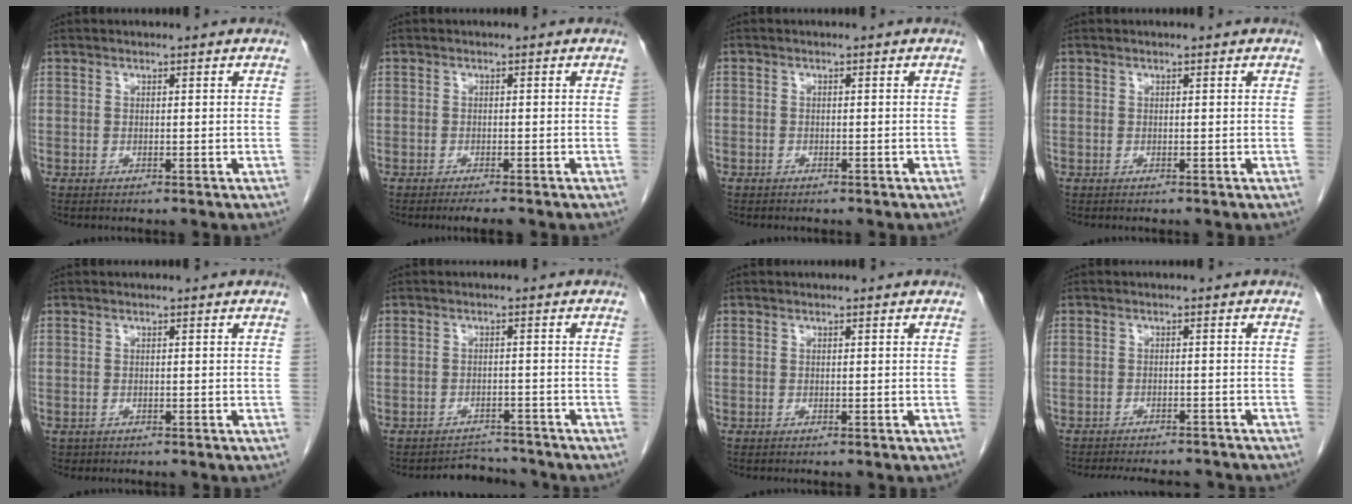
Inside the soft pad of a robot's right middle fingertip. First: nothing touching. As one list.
[{"total": 2.2, "force": [-1.9, 0.2, 1.2], "torque": [-0.019, -0.006, -0.025]}, {"total": 0.8, "force": [-0.6, 0.5, 0.0], "torque": [-0.007, 0.004, -0.014]}, {"total": 0.0}, {"total": 0.5, "force": [-0.2, 0.5, 0.0], "torque": [-0.007, 0.003, 0.002]}, {"total": 3.5, "force": [-3.3, 0.6, -1.0], "torque": [0.009, 0.006, -0.046]}, {"total": 0.0}, {"total": 11.6, "force": [-10.6, 2.9, 3.7], "torque": [-0.067, 0.000, -0.126]}]